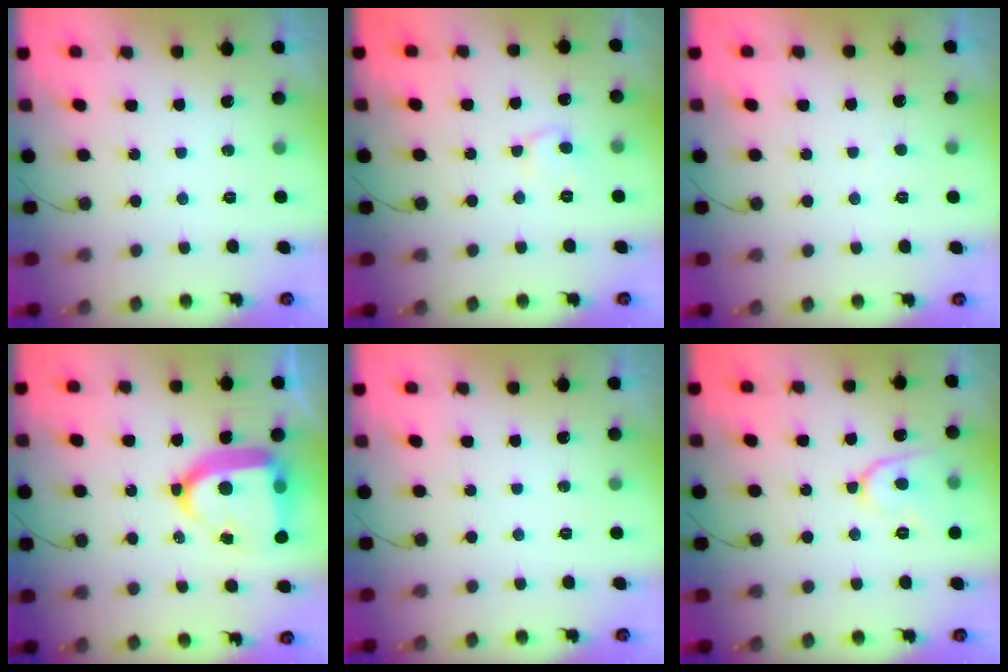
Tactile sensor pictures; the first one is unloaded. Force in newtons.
{"total": 7.4, "press": 7.4, "slide": 0.3}
{"total": 1.4, "press": 1.4, "slide": 0.2}
{"total": 19.3, "press": 19.2, "slide": 1.9}
{"total": 0.0}
{"total": 9.5, "press": 9.4, "slide": 1.1}